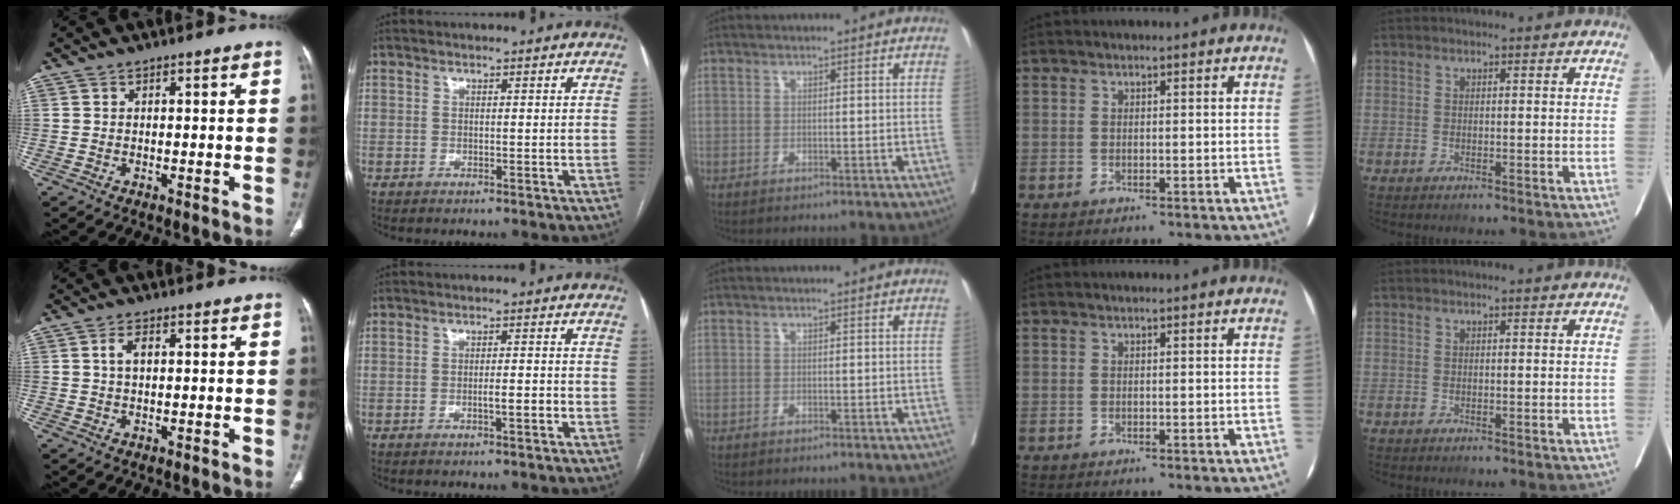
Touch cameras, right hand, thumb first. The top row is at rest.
{"thumb": {"total": 2.8, "force": [0.5, 1.5, 2.3], "torque": [-0.045, 0.008, 0.009]}, "index": {"total": 2.2, "force": [-0.9, 0.2, 2.0], "torque": [-0.033, 0.000, -0.015]}}